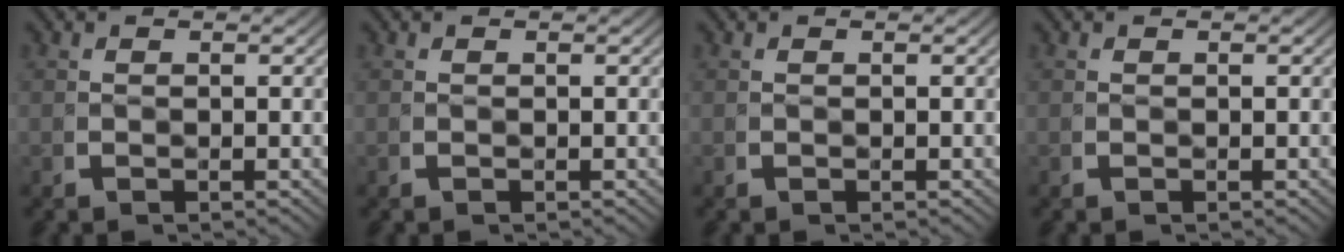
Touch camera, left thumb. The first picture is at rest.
{"total": 0.0}
{"total": 0.0}
{"total": 0.0}